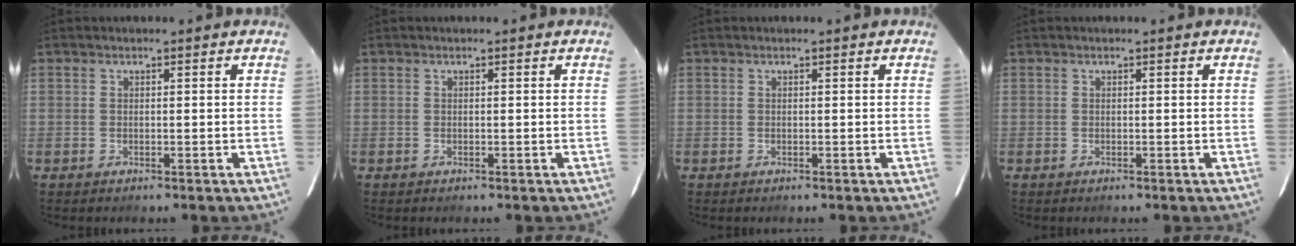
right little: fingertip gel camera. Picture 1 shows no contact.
{"total": 0.0}
{"total": 0.0}
{"total": 0.0}